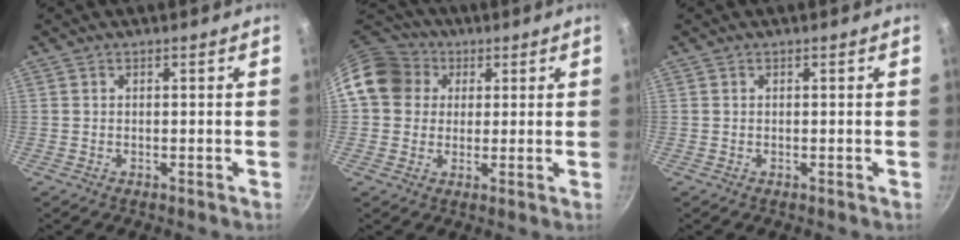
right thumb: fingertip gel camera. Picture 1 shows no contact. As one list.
[{"total": 12.4, "force": [3.2, 10.7, 5.3], "torque": [-0.078, 0.024, 0.044]}, {"total": 0.0}]